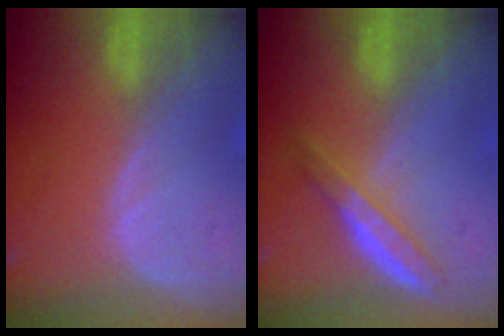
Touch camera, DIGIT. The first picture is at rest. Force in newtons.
{"total": 5.1, "press": 4.6, "slide": 2.2}